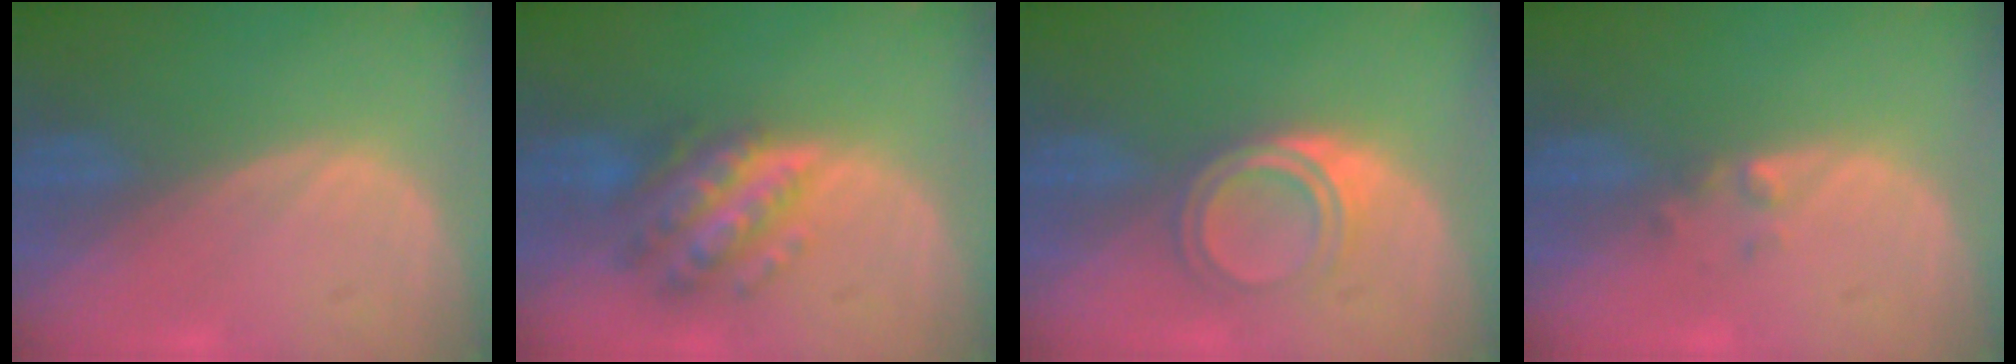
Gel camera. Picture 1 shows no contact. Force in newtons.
{"total": 7.6, "press": 7.6, "slide": 0.5}
{"total": 5.2, "press": 4.4, "slide": 2.7}
{"total": 1.4, "press": 1.2, "slide": 0.7}